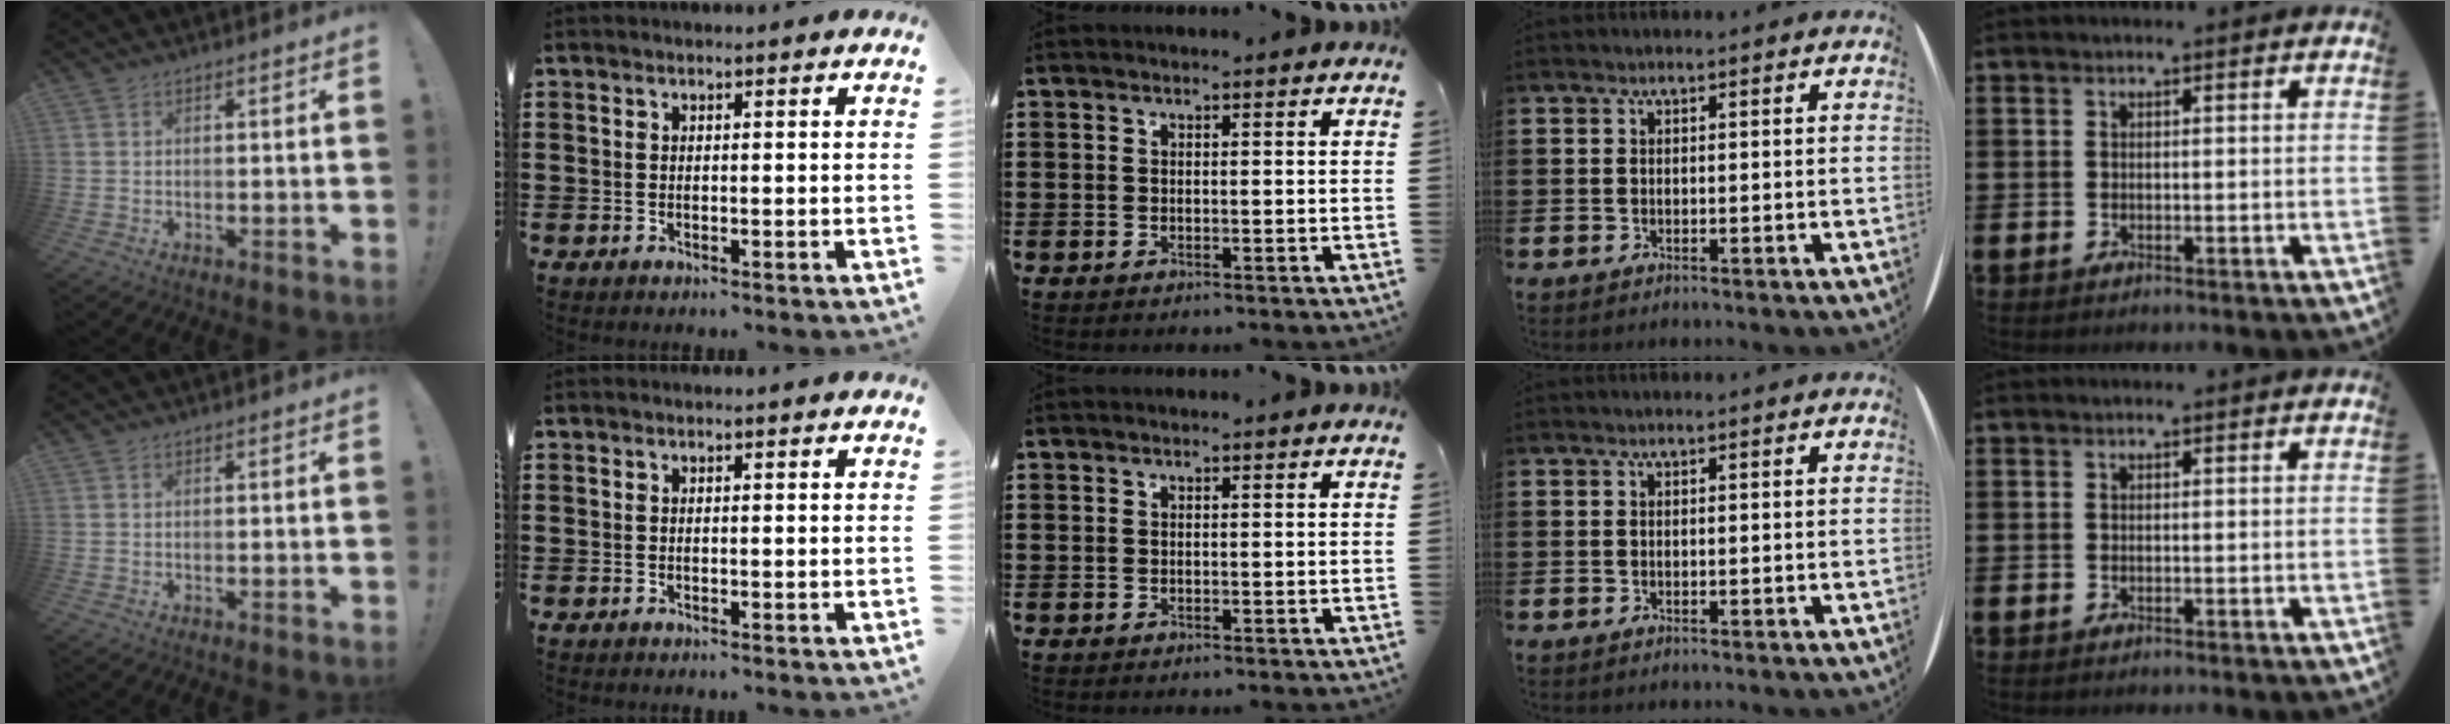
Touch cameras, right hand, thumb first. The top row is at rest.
{}